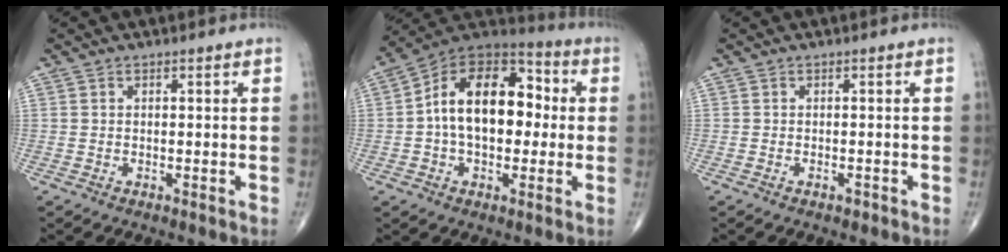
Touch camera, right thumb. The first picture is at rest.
{"total": 18.4, "force": [0.8, 11.4, 14.4], "torque": [-0.202, 0.042, 0.003]}
{"total": 1.0, "force": [-0.7, 0.4, 0.6], "torque": [-0.009, 0.003, -0.011]}